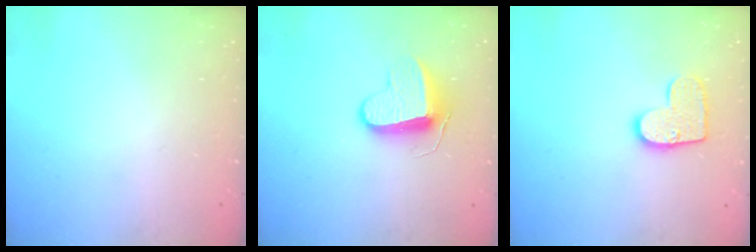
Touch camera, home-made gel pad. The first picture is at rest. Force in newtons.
{"total": 9.5, "press": 9.5, "slide": 0.1}
{"total": 10.7, "press": 10.7, "slide": 0.6}